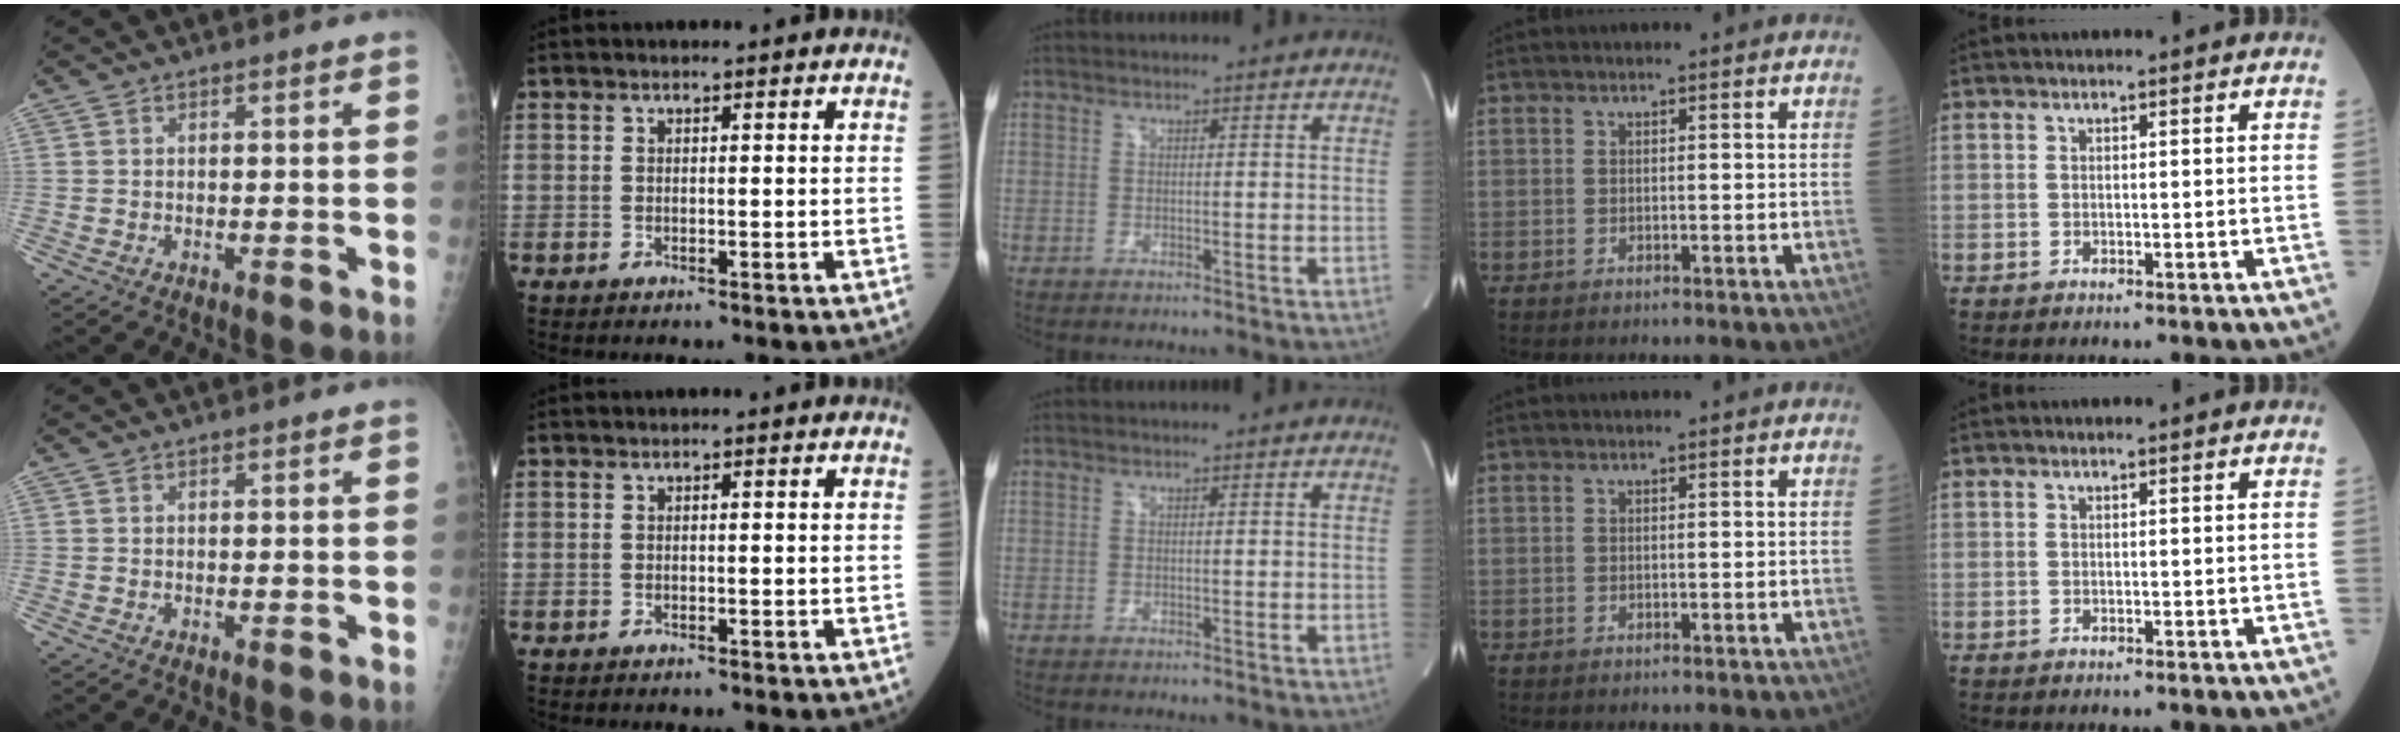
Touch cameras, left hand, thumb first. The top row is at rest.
{}